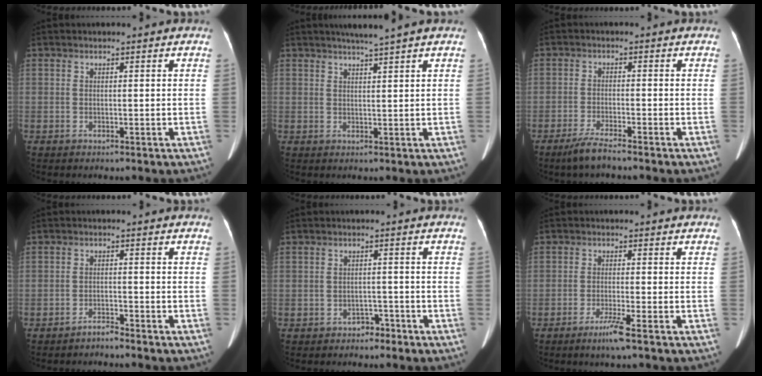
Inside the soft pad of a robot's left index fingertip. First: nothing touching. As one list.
[{"total": 3.8, "force": [3.0, -1.0, 2.0], "torque": [-0.028, 0.003, 0.049]}, {"total": 3.8, "force": [-3.2, 0.0, 2.1], "torque": [-0.053, -0.011, -0.064]}, {"total": 1.8, "force": [-1.8, -0.2, 0.2], "torque": [-0.004, -0.005, -0.029]}, {"total": 2.1, "force": [-1.7, 1.2, 0.4], "torque": [-0.010, 0.004, -0.023]}, {"total": 3.4, "force": [-2.2, -0.6, 2.5], "torque": [-0.054, -0.010, -0.043]}]